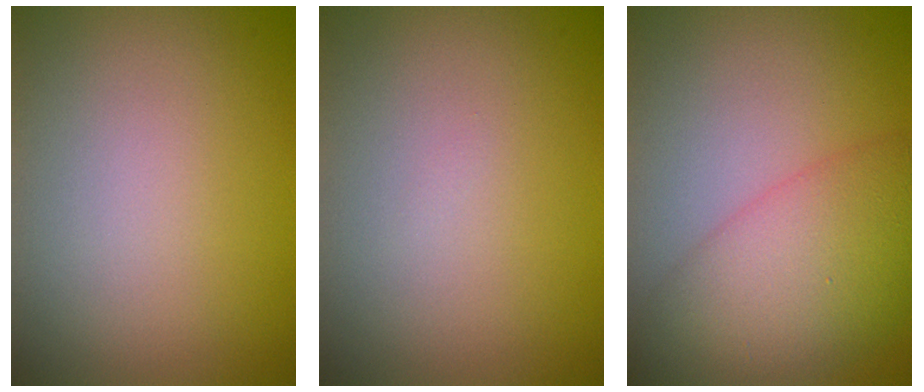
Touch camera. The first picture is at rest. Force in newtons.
{"total": 0.0}
{"total": 8.2, "press": 8.2, "slide": 0.3}